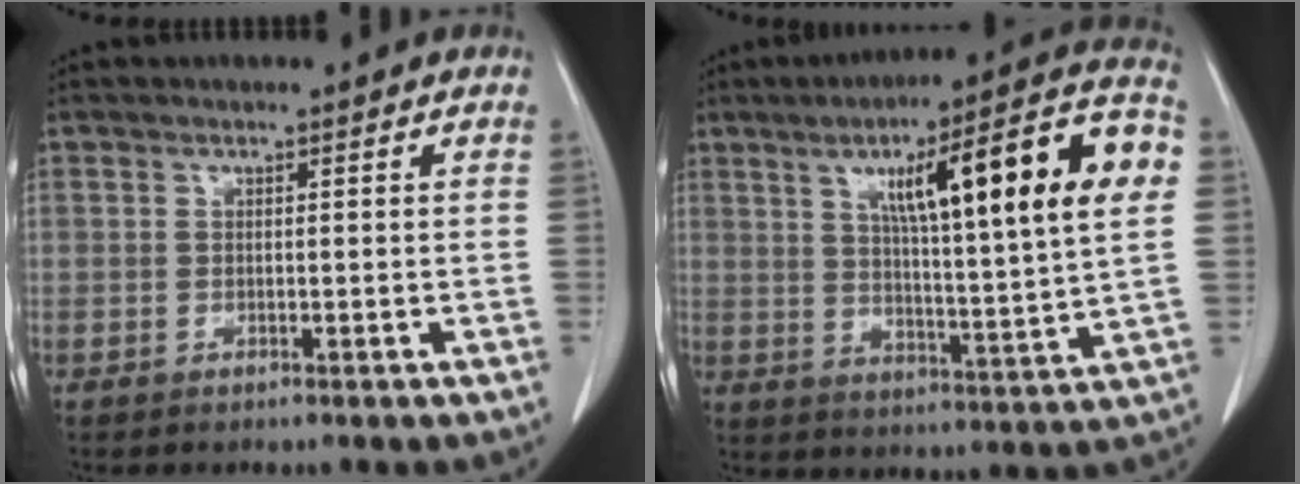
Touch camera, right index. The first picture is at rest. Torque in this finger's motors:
{"motor_torque": [1.49, -0.12, 0.76, 0.21]}